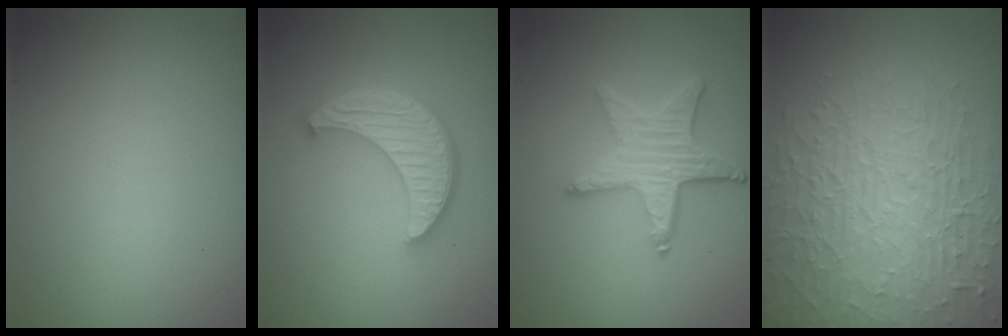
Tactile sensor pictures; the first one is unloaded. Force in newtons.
{"total": 5.6, "press": 4.3, "slide": 3.6}
{"total": 4.3, "press": 3.7, "slide": 2.3}
{"total": 8.8, "press": 6.2, "slide": 6.2}